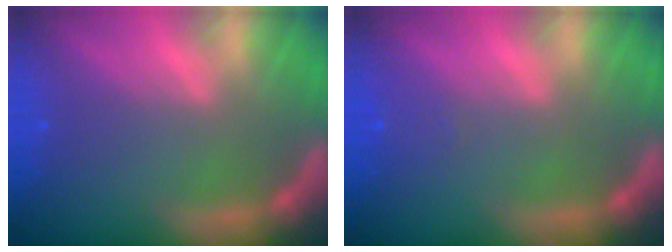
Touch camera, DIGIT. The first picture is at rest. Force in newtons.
{"total": 1.0}